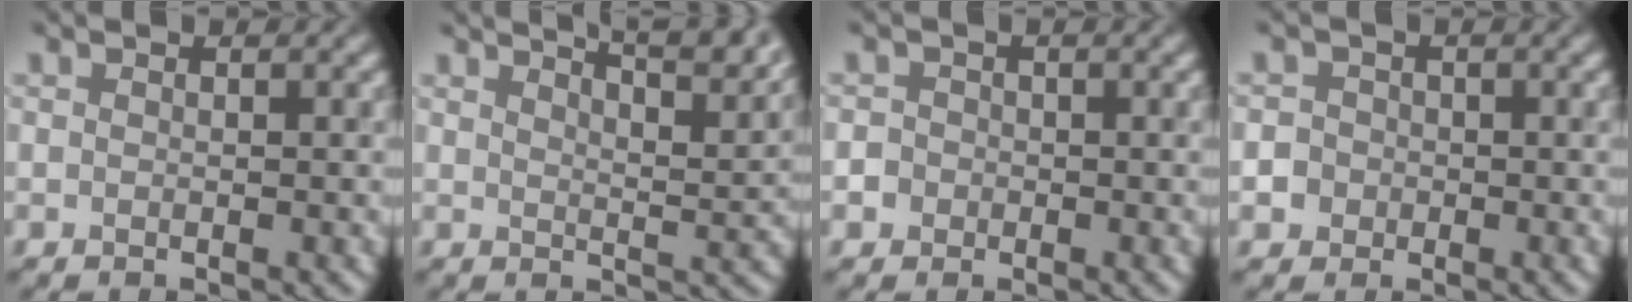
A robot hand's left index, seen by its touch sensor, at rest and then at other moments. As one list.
[{"total": 9.9, "force": [7.4, 3.1, 5.7], "torque": [-0.040, 0.035, 0.065]}, {"total": 1.6, "force": [-0.7, 1.4, 0.0], "torque": [0.011, 0.011, -0.018]}, {"total": 2.7, "force": [-1.2, 2.5, 0.2], "torque": [0.017, 0.009, -0.035]}]